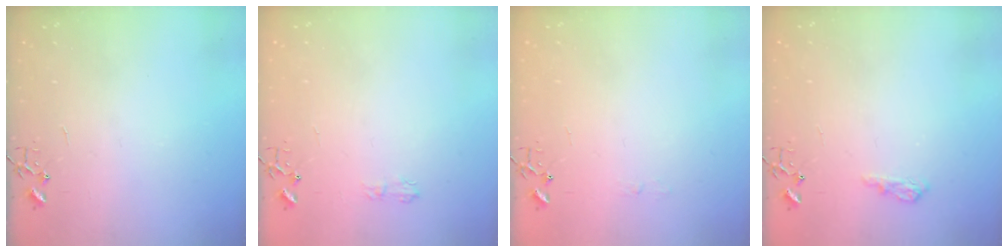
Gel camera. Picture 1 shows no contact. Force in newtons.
{"total": 5.0, "press": 5.0, "slide": 0.6}
{"total": 3.6, "press": 3.6, "slide": 0.4}
{"total": 8.1, "press": 8.1, "slide": 1.0}